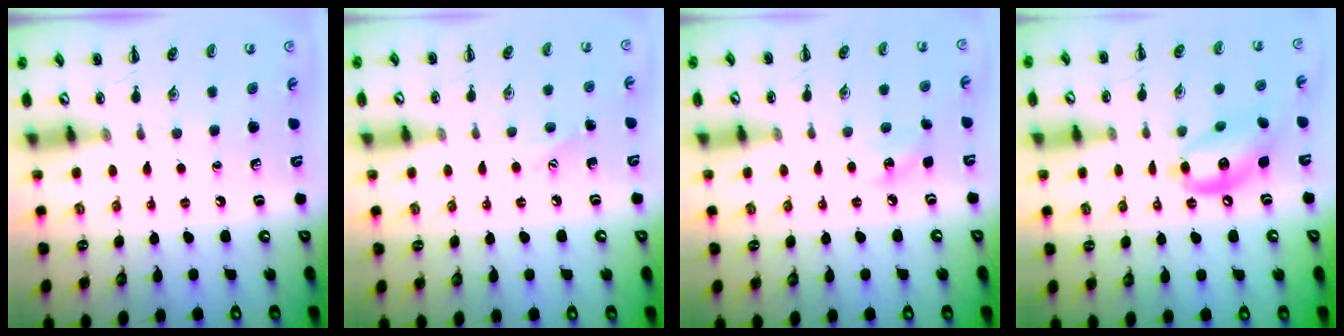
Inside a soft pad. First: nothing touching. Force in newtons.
{"total": 5.9, "press": 5.7, "slide": 1.5}
{"total": 5.2, "press": 5.0, "slide": 1.3}
{"total": 13.4, "press": 13.0, "slide": 3.3}